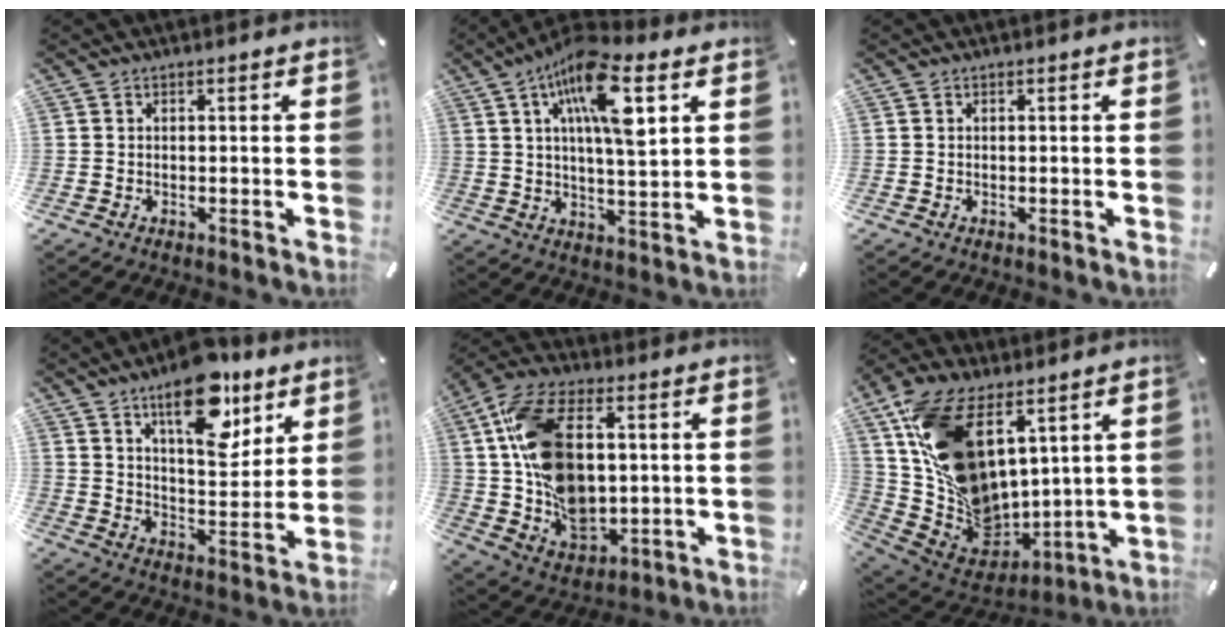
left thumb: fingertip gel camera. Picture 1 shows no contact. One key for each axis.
{"total": 15.0, "fx": 6.8, "fy": 4.7, "fz": 12.5, "tx": -0.223, "ty": -0.015, "tz": 0.107}
{"total": 0.0}
{"total": 17.0, "fx": 11.3, "fy": 7.8, "fz": 10.1, "tx": -0.140, "ty": -0.065, "tz": 0.189}
{"total": 18.6, "fx": 2.7, "fy": 12.2, "fz": 13.7, "tx": -0.280, "ty": 0.004, "tz": 0.056}
{"total": 22.0, "fx": 9.1, "fy": 14.3, "fz": 14.1, "tx": -0.285, "ty": -0.058, "tz": 0.181}